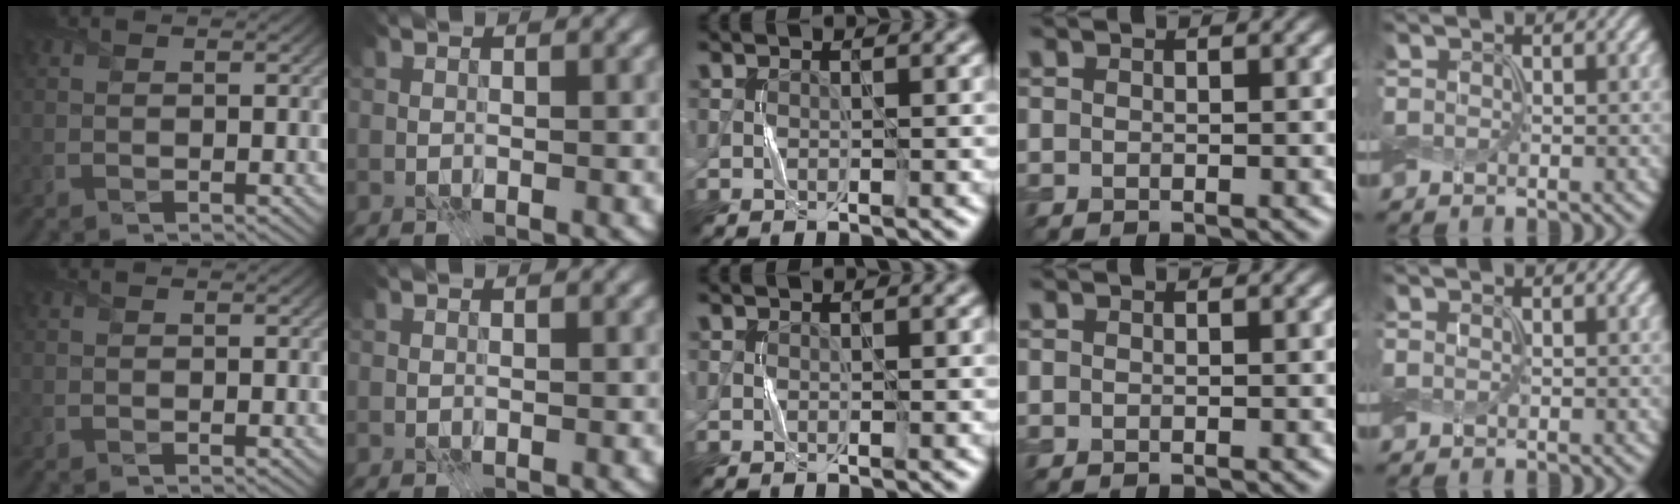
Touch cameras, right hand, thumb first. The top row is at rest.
{}